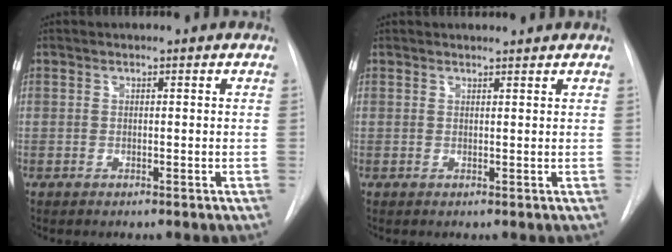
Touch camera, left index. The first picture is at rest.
{"total": 1.6, "force": [1.6, -0.1, 0.0], "torque": [-0.005, 0.002, 0.024]}